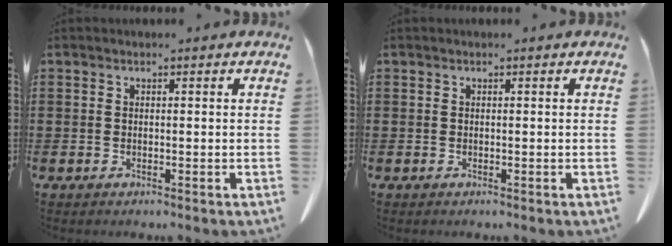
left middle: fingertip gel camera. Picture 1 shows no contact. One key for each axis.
{"total": 0.0}